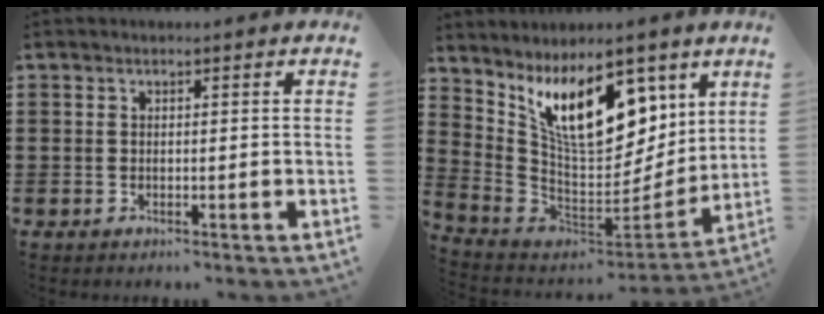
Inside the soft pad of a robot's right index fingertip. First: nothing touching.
{"total": 14.5, "force": [7.8, 6.9, 10.0], "torque": [-0.184, -0.026, 0.144]}